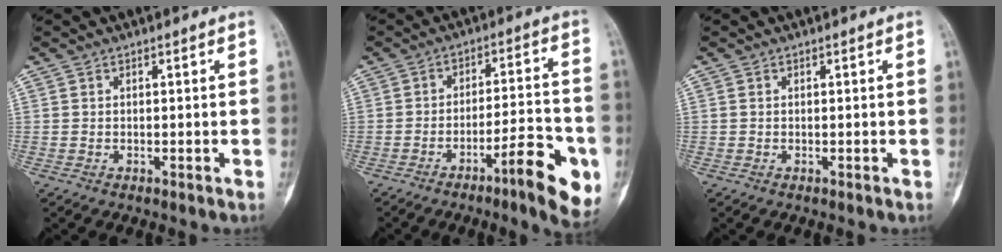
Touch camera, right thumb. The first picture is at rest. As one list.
[{"total": 12.8, "force": [-5.9, 2.9, 11.0], "torque": [-0.141, 0.030, -0.084]}, {"total": 0.0}]